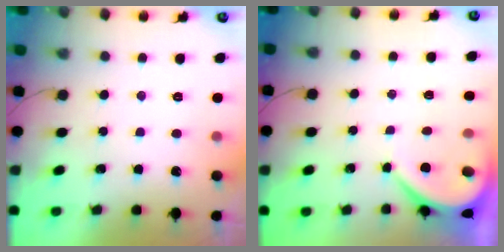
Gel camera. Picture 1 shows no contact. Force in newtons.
{"total": 3.9, "press": 3.9, "slide": 0.5}